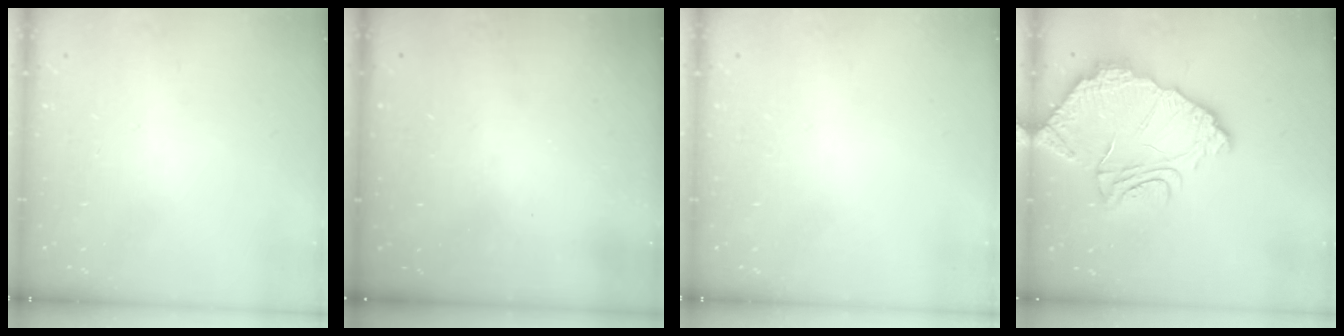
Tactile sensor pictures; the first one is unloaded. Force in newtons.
{"total": 3.3, "press": 3.3, "slide": 0.1}
{"total": 0.0}
{"total": 15.3, "press": 15.3, "slide": 1.4}